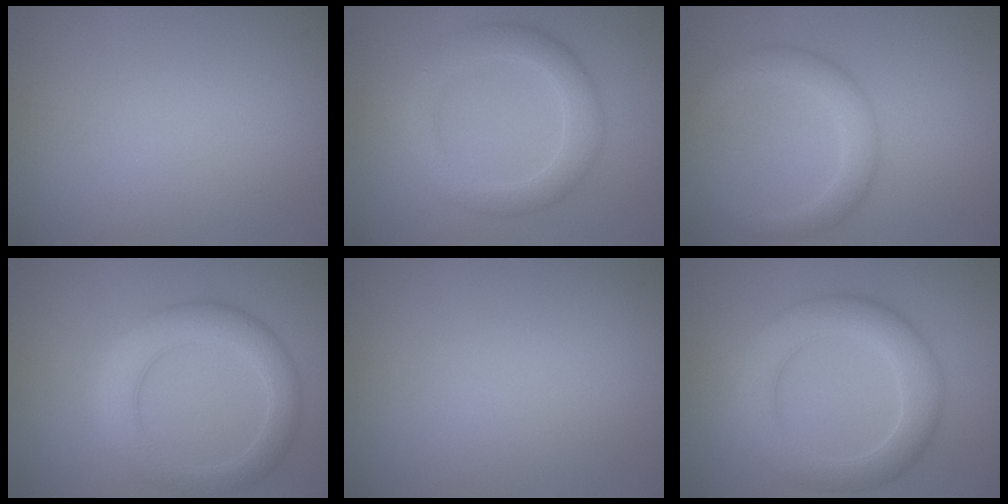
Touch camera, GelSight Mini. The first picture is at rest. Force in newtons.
{"total": 4.0, "press": 4.0, "slide": 0.3}
{"total": 3.2, "press": 3.1, "slide": 0.3}
{"total": 4.7, "press": 4.7, "slide": 0.4}
{"total": 0.0}
{"total": 5.3, "press": 5.3, "slide": 0.2}